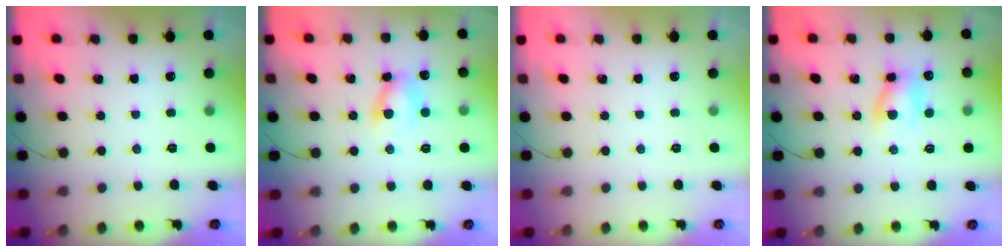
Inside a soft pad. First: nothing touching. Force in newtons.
{"total": 6.8, "press": 6.8, "slide": 0.4}
{"total": 0.0}
{"total": 8.1, "press": 7.9, "slide": 1.9}